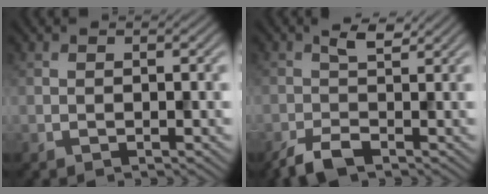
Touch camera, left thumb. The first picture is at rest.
{"total": 3.4, "force": [-1.3, 1.4, 2.9], "torque": [-0.062, -0.001, -0.029]}